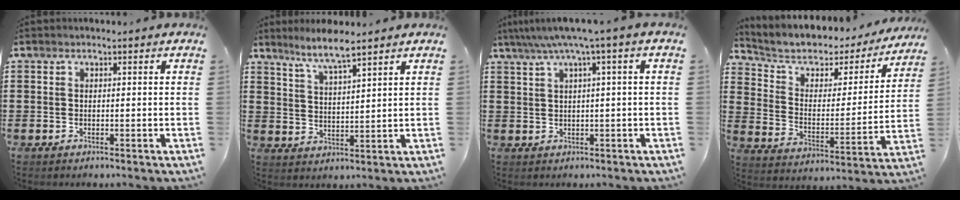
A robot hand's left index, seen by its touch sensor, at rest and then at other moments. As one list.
[{"total": 5.1, "force": [4.4, -0.1, 2.6], "torque": [-0.066, -0.014, 0.076]}, {"total": 4.0, "force": [1.3, -0.6, 3.7], "torque": [-0.074, -0.006, 0.018]}, {"total": 5.3, "force": [3.9, 2.8, 2.1], "torque": [-0.070, -0.030, 0.062]}]